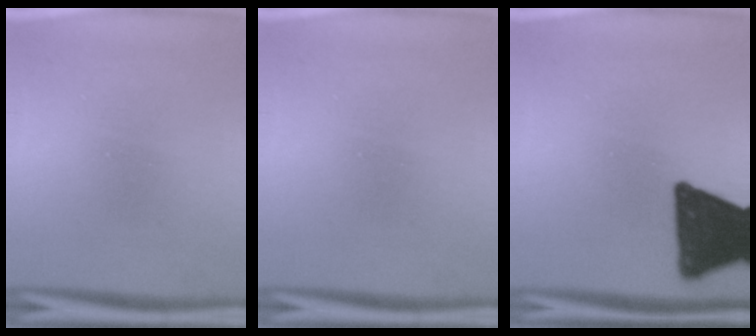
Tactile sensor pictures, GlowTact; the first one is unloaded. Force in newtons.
{"total": 0.0}
{"total": 18.1}